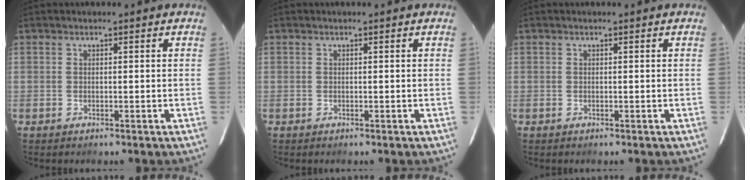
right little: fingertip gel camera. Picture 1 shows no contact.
{"total": 0.0}
{"total": 0.0}